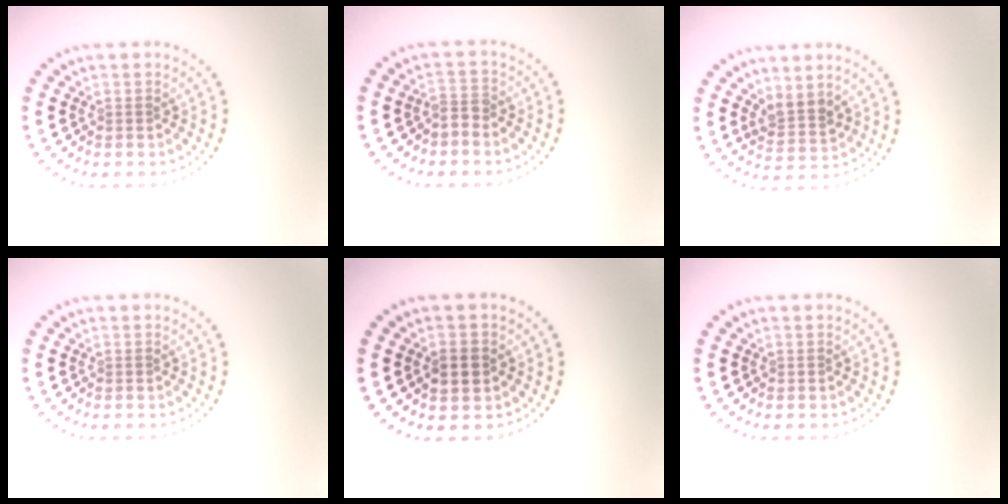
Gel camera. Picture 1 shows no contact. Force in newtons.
{"total": 1.9, "press": 1.5, "slide": 1.2}
{"total": 2.2, "press": 1.9, "slide": 1.2}
{"total": 0.0}
{"total": 2.4, "press": 2.4, "slide": 0.1}
{"total": 0.0}